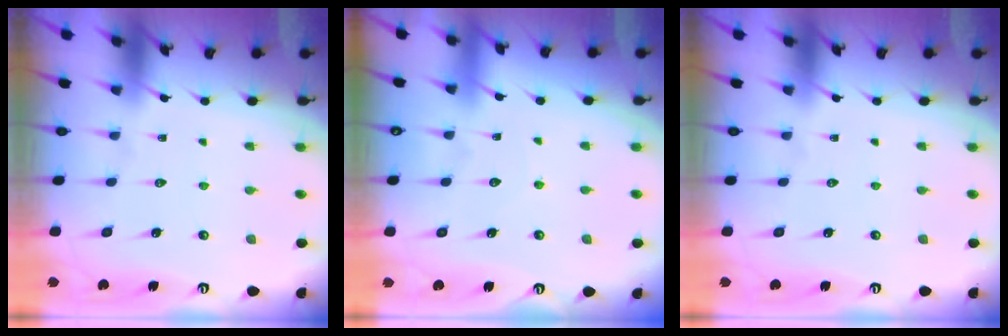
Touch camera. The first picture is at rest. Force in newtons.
{"total": 2.9, "press": 2.9, "slide": 0.2}
{"total": 0.0}